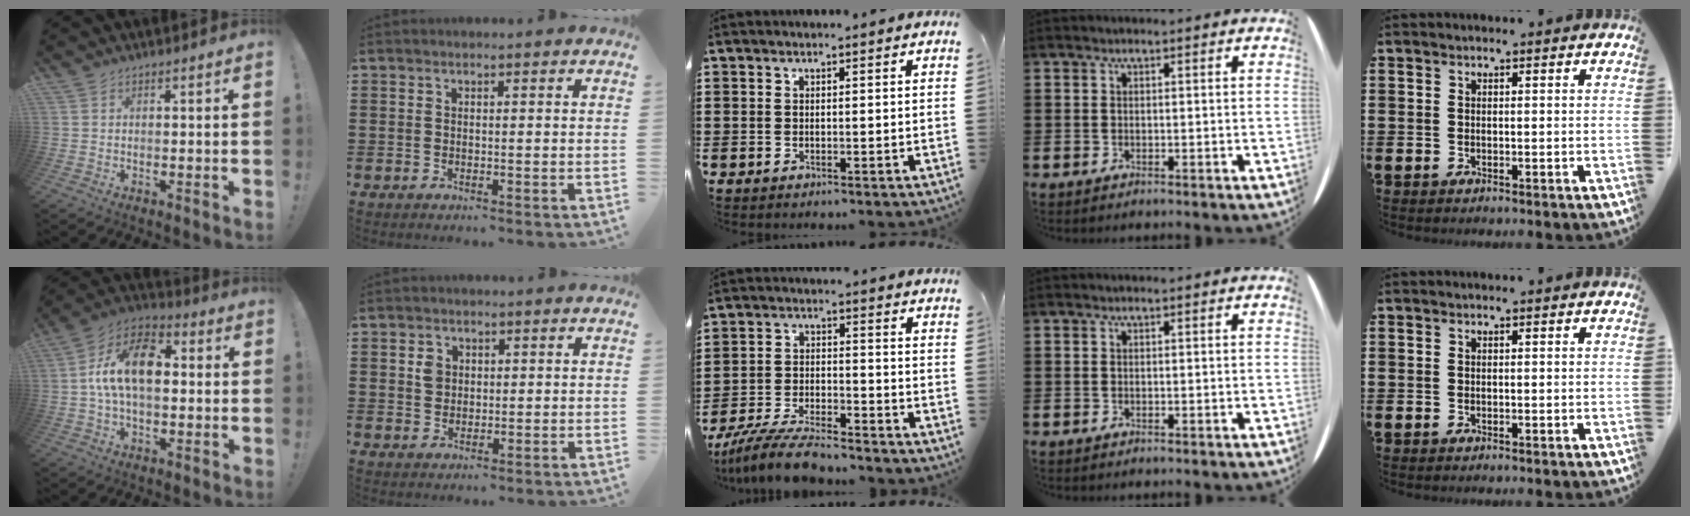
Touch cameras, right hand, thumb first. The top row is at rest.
{"thumb": {"total": 15.2, "force": [1.4, 8.7, 12.4], "torque": [-0.221, 0.009, 0.023]}, "index": {"total": 2.4, "force": [0.7, 2.1, 1.1], "torque": [-0.029, 0.010, 0.012]}, "middle": {"total": 7.5, "force": [-6.9, 0.9, 2.8], "torque": [-0.058, 0.005, -0.132]}}